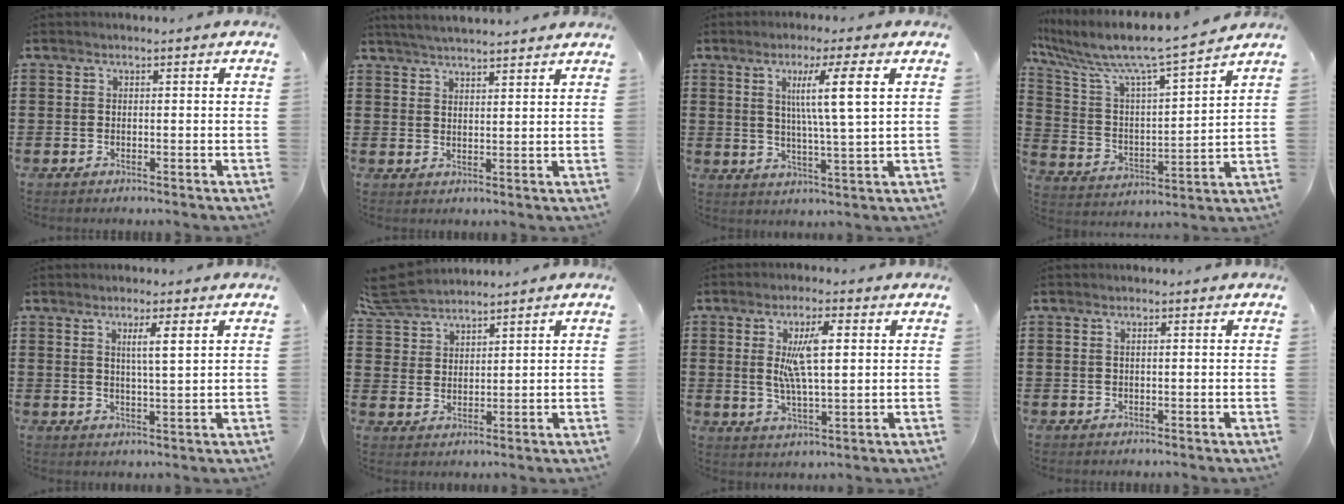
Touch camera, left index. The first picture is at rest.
{"total": 3.4, "force": [3.4, -0.5, 0.2], "torque": [-0.016, -0.010, 0.061]}
{"total": 8.2, "force": [3.0, 0.0, 7.6], "torque": [-0.146, -0.003, 0.044]}
{"total": 8.6, "force": [7.5, 0.3, 4.0], "torque": [-0.113, -0.058, 0.120]}
{"total": 3.7, "force": [1.7, 0.1, 3.2], "torque": [-0.059, -0.006, 0.025]}
{"total": 6.0, "force": [5.5, 1.9, 1.3], "torque": [-0.050, -0.011, 0.103]}
{"total": 7.7, "force": [2.2, 2.4, 7.0], "torque": [-0.144, 0.004, 0.031]}
{"total": 0.5, "force": [0.3, 0.1, 0.5], "torque": [-0.010, 0.001, 0.005]}